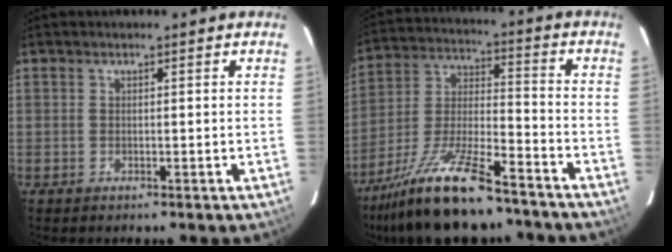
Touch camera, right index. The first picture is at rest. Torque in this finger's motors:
{"motor_torque": [1.26, -0.88, 0.76, 0.20]}